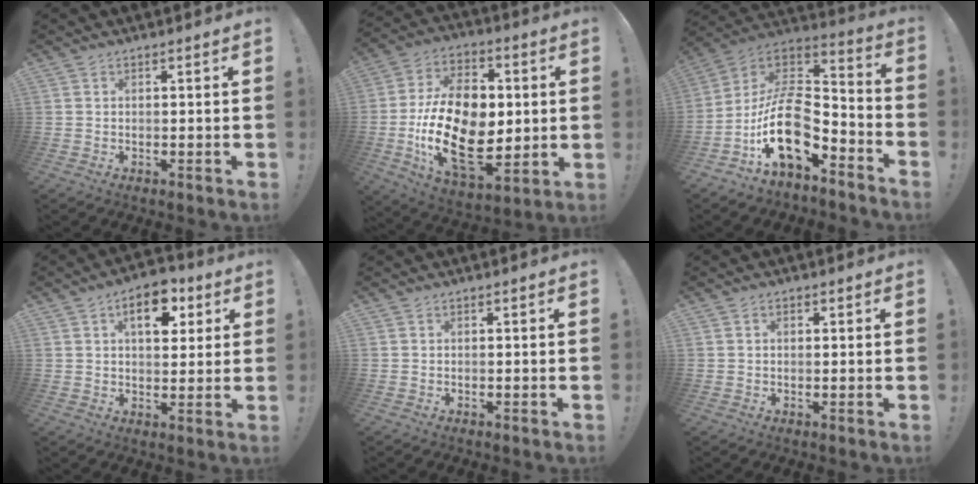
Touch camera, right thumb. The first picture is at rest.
{"total": 26.1, "force": [-1.9, 16.4, 20.2], "torque": [-0.369, -0.002, -0.020]}
{"total": 19.6, "force": [-6.6, 10.9, 14.9], "torque": [-0.277, 0.026, -0.108]}
{"total": 10.6, "force": [4.3, 6.3, 7.4], "torque": [-0.091, -0.005, 0.071]}
{"total": 0.0}
{"total": 0.7, "force": [0.3, 0.5, 0.4], "torque": [0.000, -0.001, 0.004]}